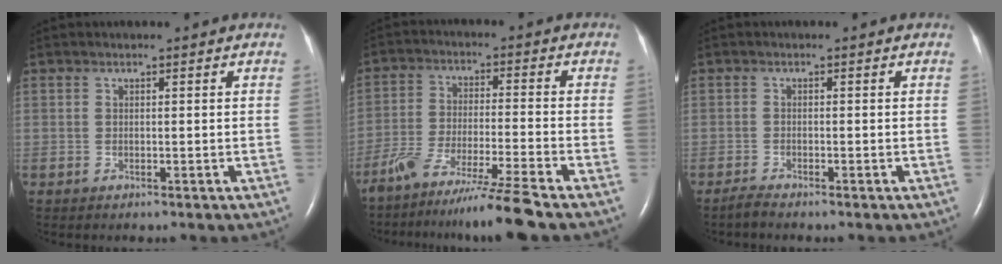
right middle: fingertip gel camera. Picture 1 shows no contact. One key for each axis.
{"total": 10.6, "fx": -8.7, "fy": -1.9, "fz": 5.8, "tx": -0.095, "ty": -0.035, "tz": -0.152}
{"total": 1.2, "fx": -1.1, "fy": -0.2, "fz": 0.3, "tx": -0.018, "ty": -0.004, "tz": -0.023}